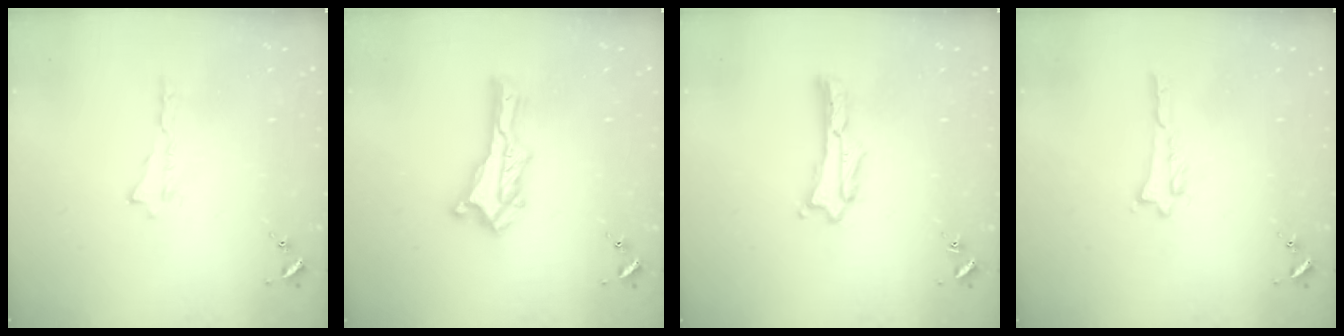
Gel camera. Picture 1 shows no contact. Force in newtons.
{"total": 0.6, "press": 0.5, "slide": 0.2}
{"total": 0.0}
{"total": 0.0}